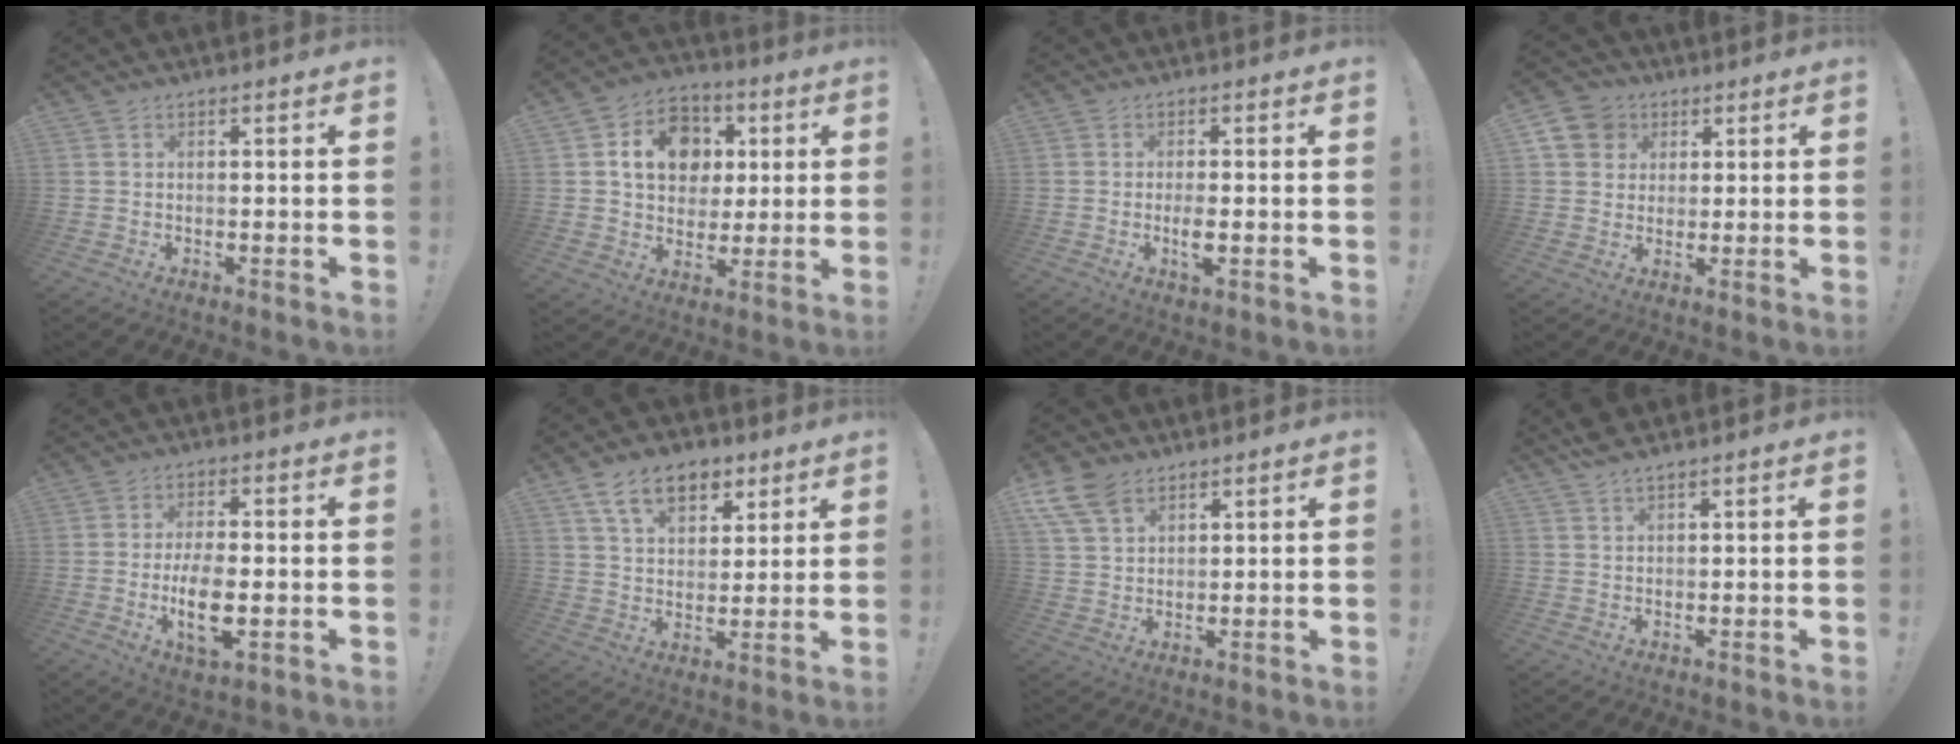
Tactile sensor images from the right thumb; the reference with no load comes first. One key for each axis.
{"total": 14.9, "fx": 3.8, "fy": 12.0, "fz": 7.9, "tx": -0.114, "ty": -0.001, "tz": 0.080}
{"total": 3.5, "fx": -1.0, "fy": 0.8, "fz": 3.3, "tx": -0.062, "ty": -0.009, "tz": -0.022}
{"total": 8.2, "fx": 3.1, "fy": 7.2, "fz": 2.5, "tx": -0.039, "ty": -0.011, "tz": 0.063}
{"total": 9.6, "fx": -1.9, "fy": 3.8, "fz": 8.6, "tx": -0.156, "ty": -0.009, "tz": -0.036}
{"total": 13.2, "fx": 7.3, "fy": 8.2, "fz": 7.3, "tx": -0.110, "ty": -0.026, "tz": 0.136}
{"total": 9.0, "fx": 5.7, "fy": 5.1, "fz": 4.7, "tx": -0.089, "ty": -0.017, "tz": 0.114}
{"total": 3.0, "fx": 2.6, "fy": 0.7, "fz": 1.4, "tx": -0.025, "ty": -0.014, "tz": 0.047}